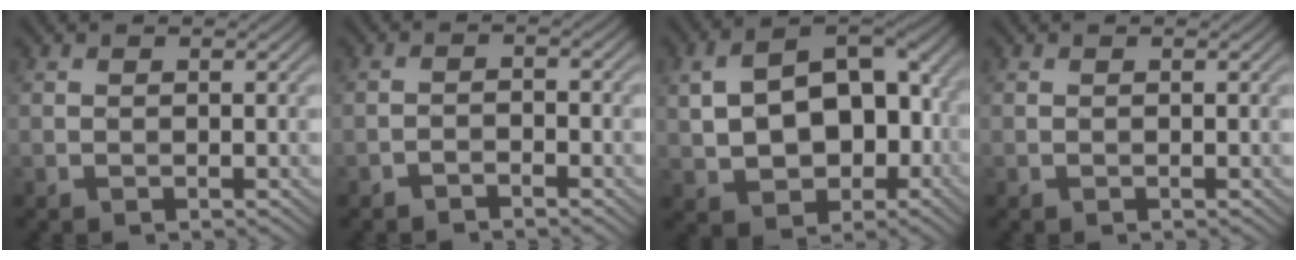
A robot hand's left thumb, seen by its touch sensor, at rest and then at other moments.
{"total": 1.6, "force": [-1.4, 0.4, 0.7], "torque": [-0.012, 0.003, -0.031]}
{"total": 13.0, "force": [-0.3, 8.4, 9.8], "torque": [-0.176, 0.001, -0.001]}
{"total": 0.0}